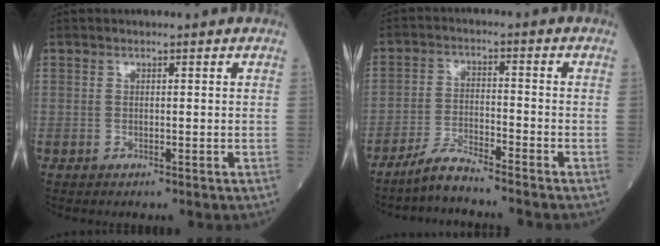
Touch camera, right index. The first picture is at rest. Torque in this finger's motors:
{"motor_torque": [-0.24, -0.01, 0.09, 0.00]}